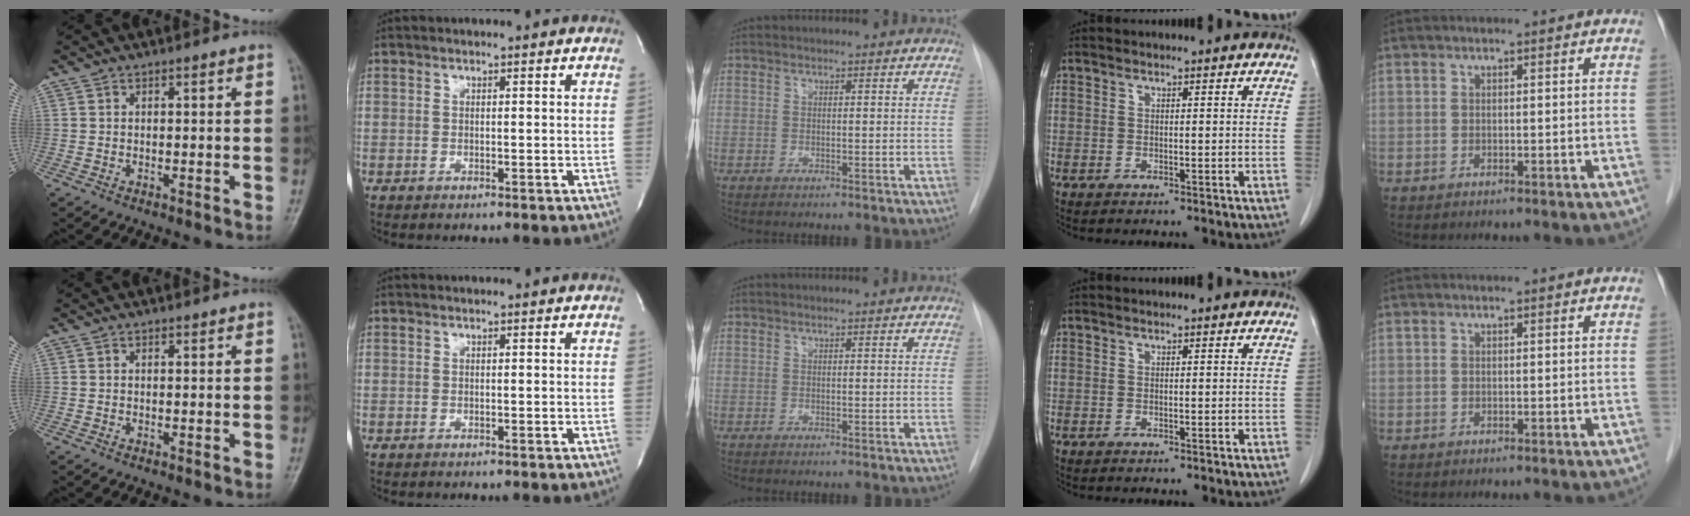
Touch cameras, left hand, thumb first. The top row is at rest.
{}